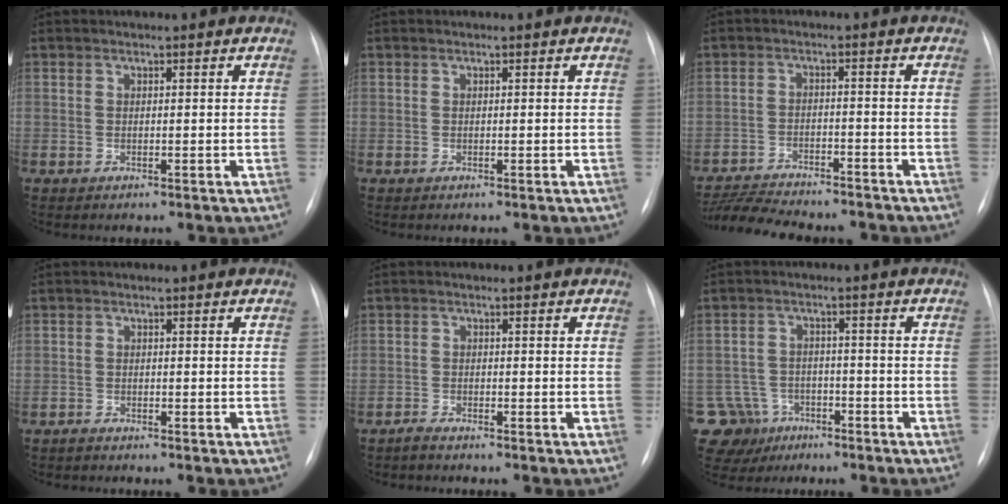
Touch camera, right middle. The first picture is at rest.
{"total": 0.0}
{"total": 12.6, "force": [-11.6, 2.1, 4.3], "torque": [-0.076, 0.003, -0.173]}
{"total": 0.8, "force": [-0.8, 0.0, 0.0], "torque": [-0.006, -0.003, -0.017]}
{"total": 1.3, "force": [-1.3, -0.1, 0.1], "torque": [-0.010, -0.005, -0.025]}
{"total": 7.7, "force": [-4.9, 5.9, 0.5], "torque": [-0.016, 0.007, -0.077]}